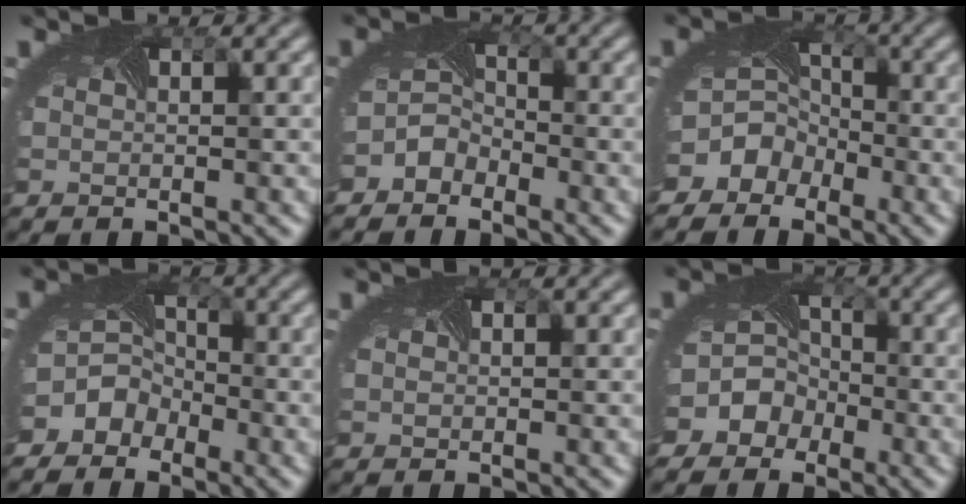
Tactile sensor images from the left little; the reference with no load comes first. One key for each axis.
{"total": 2.6, "fx": -2.1, "fy": 1.5, "fz": 0.3, "tx": -0.012, "ty": -0.004, "tz": -0.048}
{"total": 7.1, "fx": -4.0, "fy": 5.6, "fz": 1.8, "tx": -0.028, "ty": -0.017, "tz": -0.063}
{"total": 5.5, "fx": -3.5, "fy": 4.1, "fz": 1.1, "tx": 0.003, "ty": -0.005, "tz": -0.060}
{"total": 0.6, "fx": 0.2, "fy": 0.5, "fz": 0.2, "tx": -0.005, "ty": -0.004, "tz": 0.002}
{"total": 7.1, "fx": -3.4, "fy": 6.0, "fz": 1.7, "tx": -0.024, "ty": -0.009, "tz": -0.069}